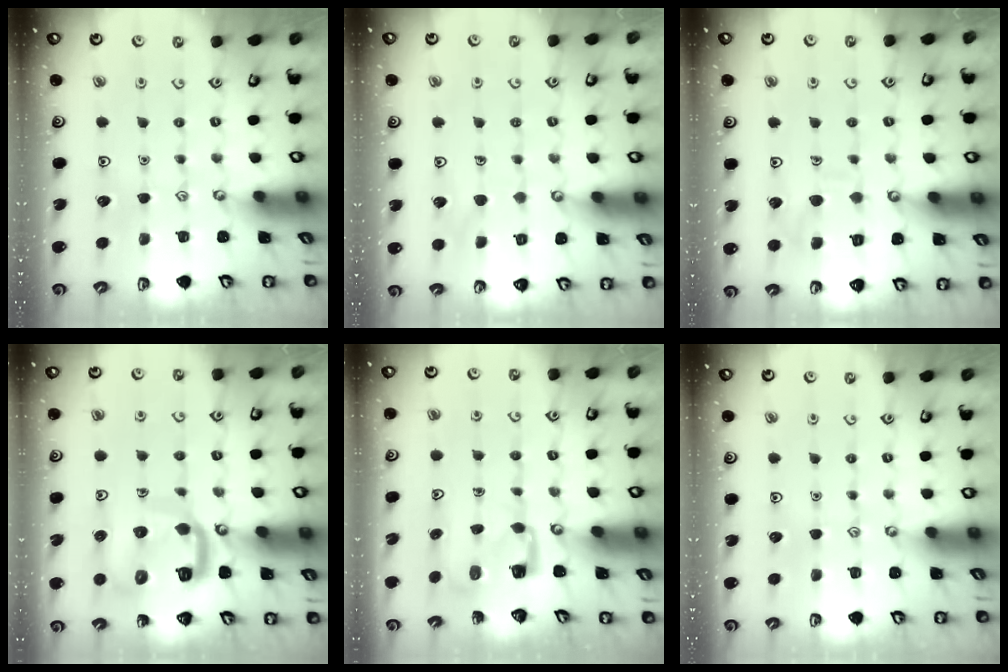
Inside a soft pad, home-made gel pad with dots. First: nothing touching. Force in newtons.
{"total": 6.4, "press": 6.4, "slide": 0.5}
{"total": 8.0, "press": 8.0, "slide": 0.8}
{"total": 11.3, "press": 11.2, "slide": 1.3}
{"total": 3.8, "press": 3.8, "slide": 0.2}
{"total": 0.0}